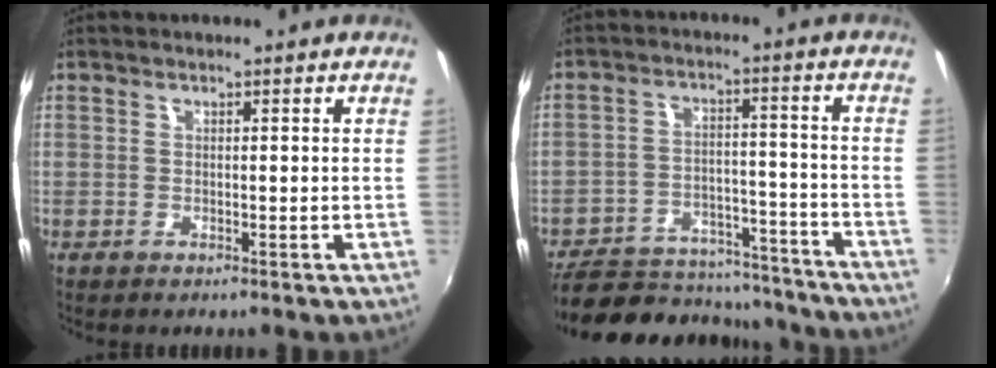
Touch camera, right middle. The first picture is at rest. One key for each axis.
{"total": 18.8, "fx": -15.9, "fy": 8.1, "fz": 5.9, "tx": -0.130, "ty": 0.029, "tz": -0.205}